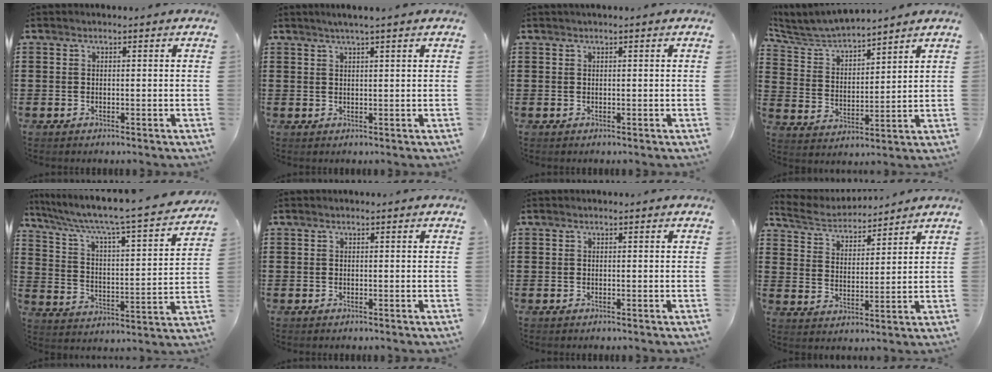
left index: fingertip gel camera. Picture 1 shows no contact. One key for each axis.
{"total": 1.6, "fx": 1.2, "fy": -0.3, "fz": 1.0, "tx": -0.020, "ty": 0.001, "tz": 0.021}
{"total": 0.0}
{"total": 5.6, "fx": 5.3, "fy": 0.8, "fz": 1.4, "tx": -0.056, "ty": -0.033, "tz": 0.089}
{"total": 5.6, "fx": 4.7, "fy": 0.2, "fz": 3.0, "tx": -0.084, "ty": -0.049, "tz": 0.068}
{"total": 0.0}
{"total": 0.0}
{"total": 4.7, "fx": 4.6, "fy": 0.8, "fz": 0.5, "tx": -0.035, "ty": -0.023, "tz": 0.077}